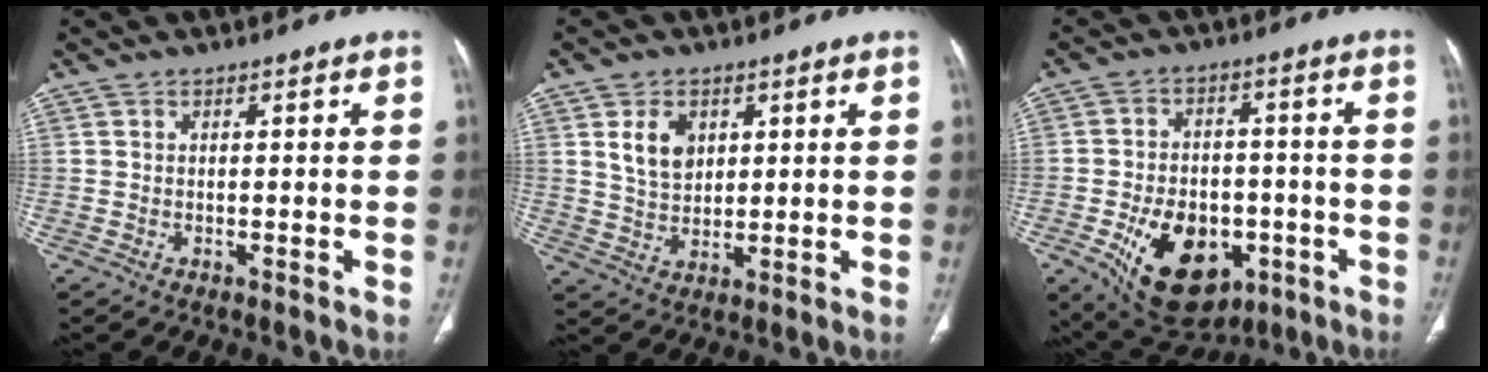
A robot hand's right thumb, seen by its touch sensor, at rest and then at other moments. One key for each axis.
{"total": 6.7, "fx": 2.5, "fy": 4.7, "fz": 4.1, "tx": -0.053, "ty": -0.016, "tz": 0.051}
{"total": 16.8, "fx": -6.2, "fy": 11.0, "fz": 11.1, "tx": -0.146, "ty": 0.016, "tz": -0.079}